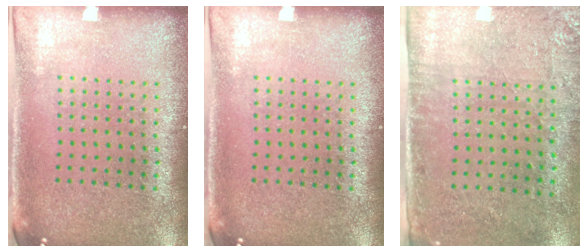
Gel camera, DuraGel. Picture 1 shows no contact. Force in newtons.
{"total": 0.0}
{"total": 2.8, "press": 2.3, "slide": 1.6}